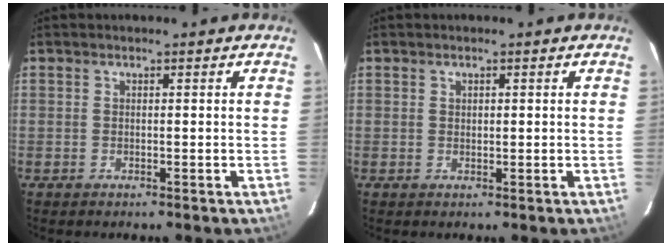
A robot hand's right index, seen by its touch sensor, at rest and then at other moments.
{"total": 0.8, "force": [0.4, 0.6, 0.4], "torque": [-0.006, 0.003, 0.008]}